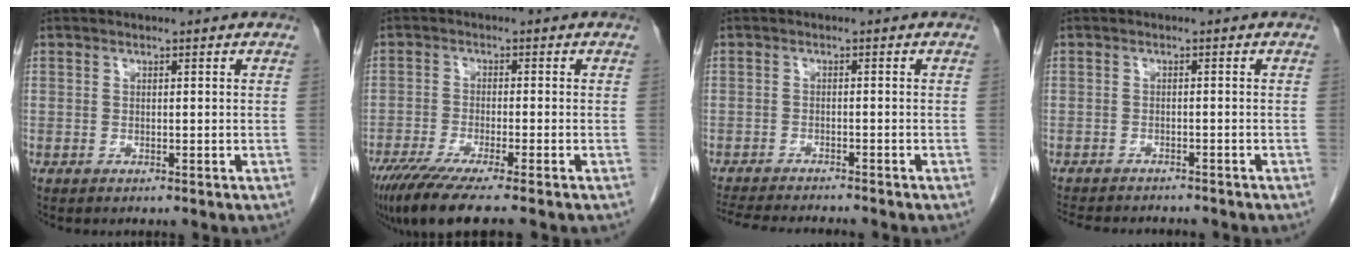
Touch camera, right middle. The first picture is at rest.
{"total": 9.9, "force": [-7.6, -0.1, 6.3], "torque": [-0.096, -0.026, -0.125]}
{"total": 10.2, "force": [-9.4, 0.9, 3.9], "torque": [-0.057, -0.013, -0.137]}
{"total": 9.8, "force": [-8.8, 2.3, 3.4], "torque": [-0.059, -0.007, -0.118]}